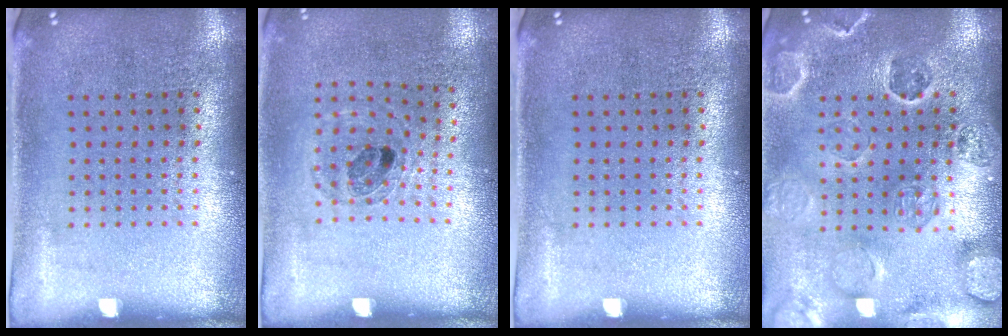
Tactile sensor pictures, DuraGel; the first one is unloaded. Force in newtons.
{"total": 0.8, "press": 0.8, "slide": 0.2}
{"total": 0.0}
{"total": 2.6, "press": 2.5, "slide": 0.8}